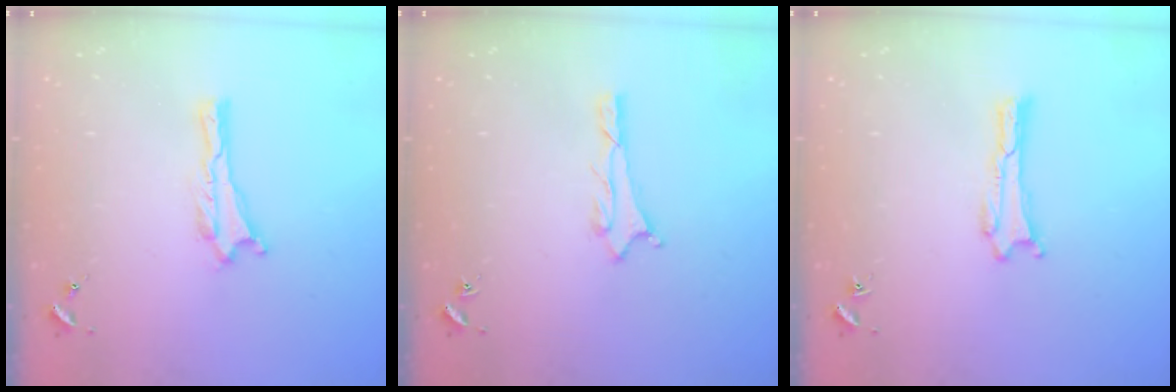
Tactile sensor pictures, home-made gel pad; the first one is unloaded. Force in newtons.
{"total": 0.7, "press": 0.7, "slide": 0.2}
{"total": 0.0}